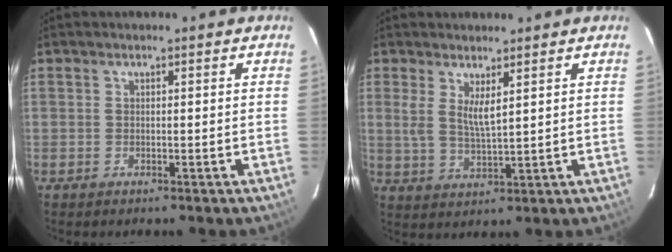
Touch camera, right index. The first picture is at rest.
{"total": 4.4, "force": [2.0, 0.7, 3.9], "torque": [-0.076, -0.012, 0.038]}